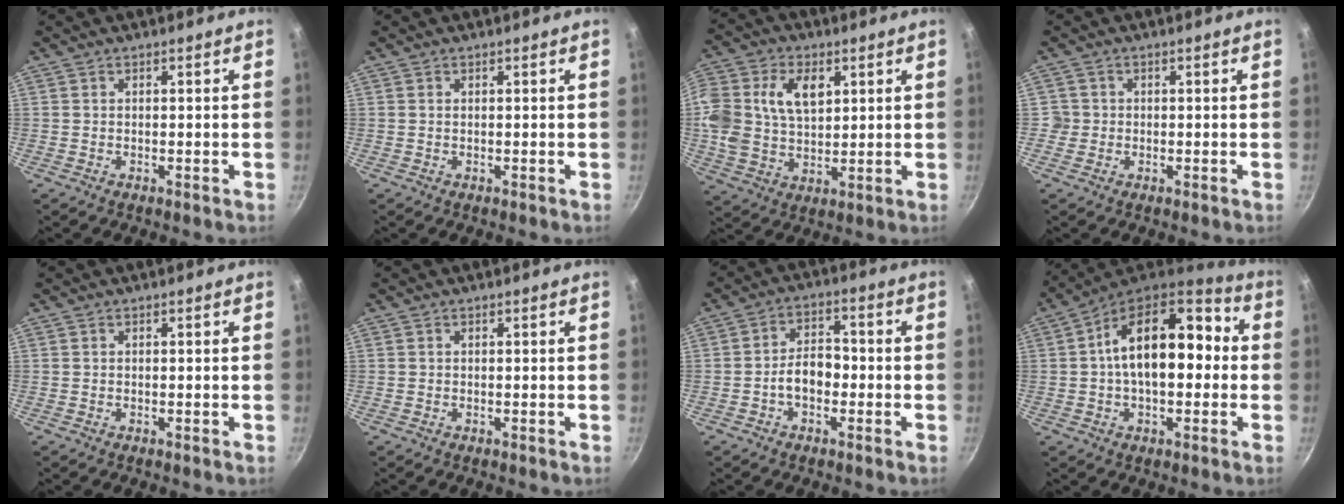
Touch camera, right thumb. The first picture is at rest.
{"total": 0.0}
{"total": 17.7, "force": [4.6, 12.1, 12.0], "torque": [-0.254, 0.006, 0.088]}
{"total": 2.0, "force": [-0.1, 2.0, -0.1], "torque": [0.015, 0.008, -0.005]}
{"total": 0.0}
{"total": 0.0}
{"total": 6.4, "force": [-1.7, 4.1, 4.6], "torque": [-0.065, 0.027, -0.039]}
{"total": 19.7, "force": [1.4, 10.9, 16.3], "torque": [-0.234, 0.042, 0.011]}